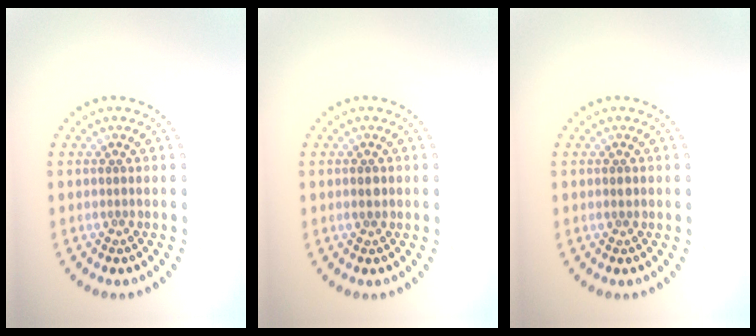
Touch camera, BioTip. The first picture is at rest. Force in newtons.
{"total": 1.1, "press": 1.1, "slide": 0.0}
{"total": 0.7, "press": 0.7, "slide": 0.1}